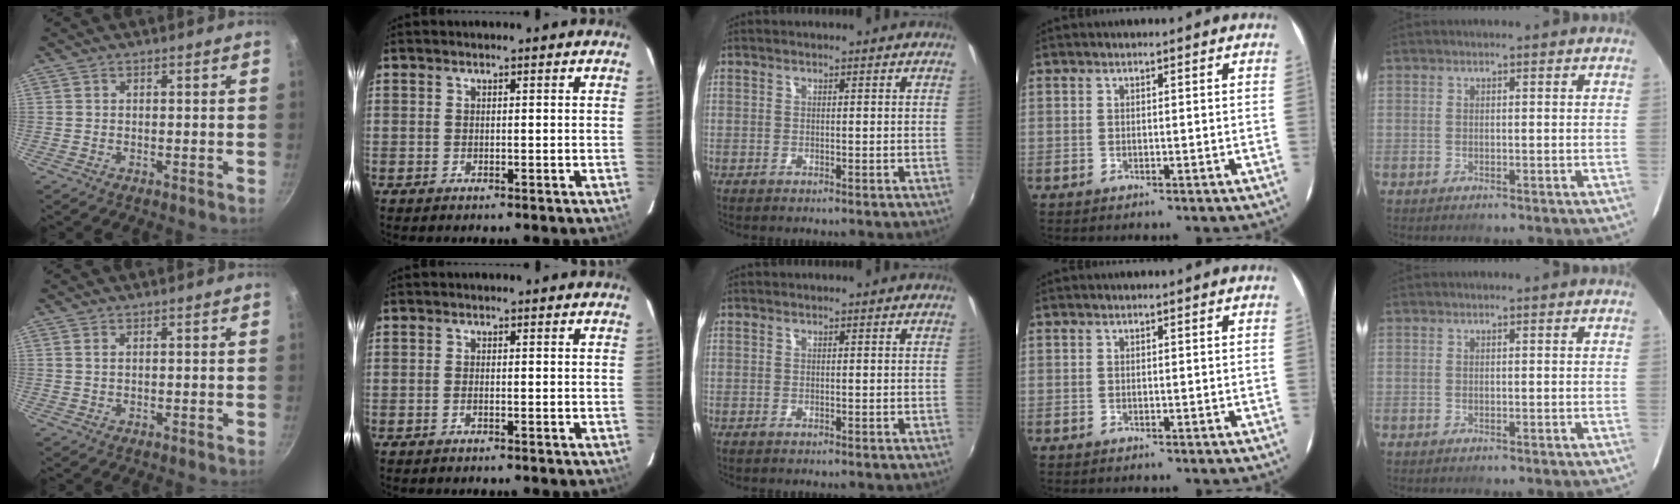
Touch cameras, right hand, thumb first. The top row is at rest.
{"thumb": {"total": 0.8, "force": [0.3, 0.4, 0.6], "torque": [-0.011, 0.001, 0.005]}, "index": {"total": 0.7, "force": [-0.4, 0.3, 0.5], "torque": [-0.012, 0.000, -0.007]}}